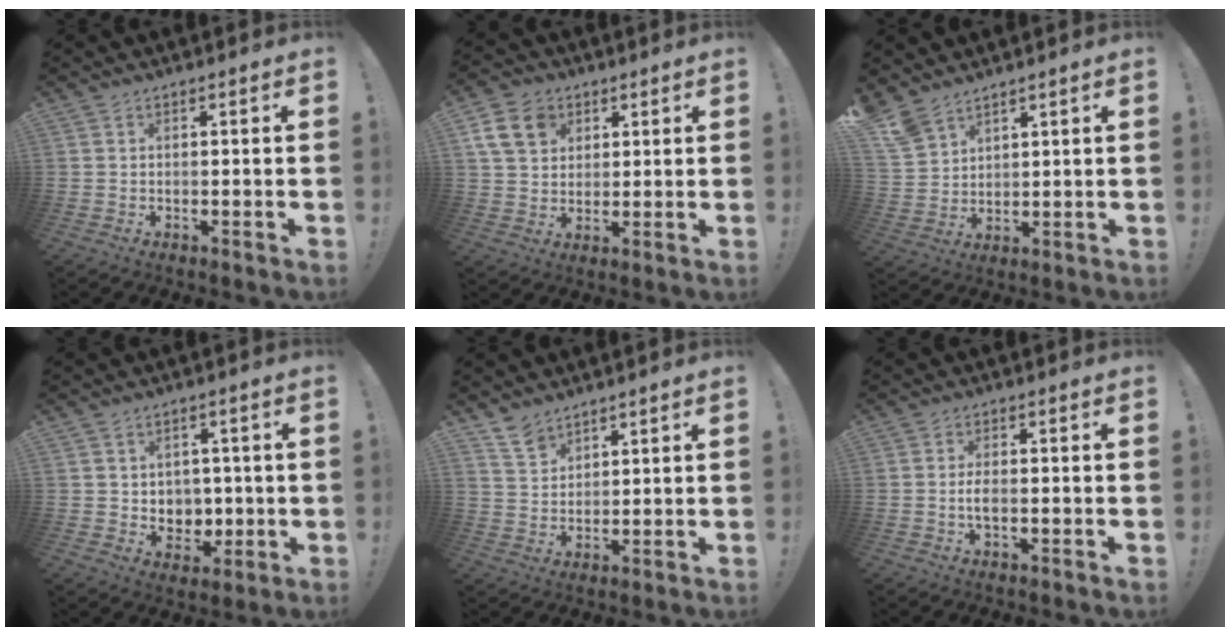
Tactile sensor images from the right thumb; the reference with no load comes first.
{"total": 12.3, "force": [5.1, 9.5, 5.9], "torque": [-0.100, -0.019, 0.105]}
{"total": 7.3, "force": [5.9, 3.6, 2.4], "torque": [-0.058, -0.034, 0.119]}
{"total": 6.3, "force": [1.7, 5.9, 1.5], "torque": [-0.018, -0.018, 0.040]}
{"total": 6.4, "force": [5.3, 3.4, 1.4], "torque": [-0.031, -0.034, 0.104]}
{"total": 3.1, "force": [-0.8, 1.0, 2.8], "torque": [-0.064, -0.003, -0.018]}